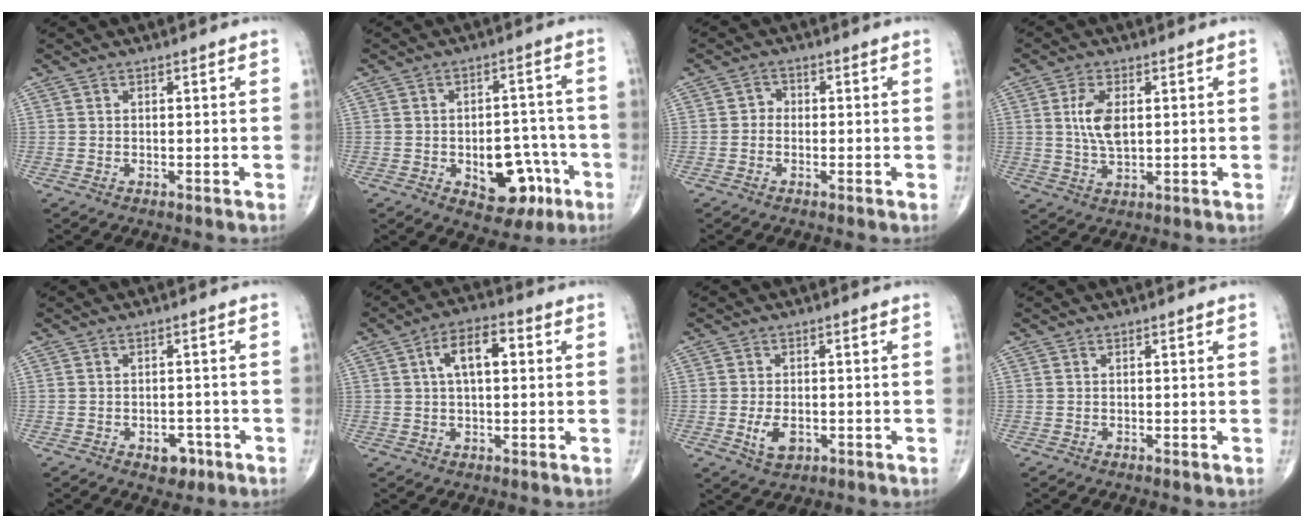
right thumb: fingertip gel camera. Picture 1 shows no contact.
{"total": 11.6, "force": [-4.5, 7.1, 8.1], "torque": [-0.071, 0.039, -0.049]}
{"total": 1.9, "force": [-0.5, 1.6, 0.9], "torque": [0.001, 0.007, -0.017]}
{"total": 6.4, "force": [1.1, 3.1, 5.4], "torque": [-0.108, -0.006, 0.023]}
{"total": 3.9, "force": [-2.0, 2.6, 2.2], "torque": [-0.011, 0.012, -0.021]}
{"total": 8.0, "force": [1.7, 3.9, 6.8], "torque": [-0.108, 0.018, 0.023]}
{"total": 4.5, "force": [-1.2, 2.7, 3.3], "torque": [-0.057, -0.003, -0.014]}
{"total": 0.0}